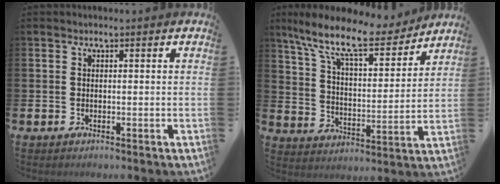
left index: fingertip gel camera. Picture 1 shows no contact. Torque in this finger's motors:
{"motor_torque": [1.07, -1.07, 0.55, 0.21]}